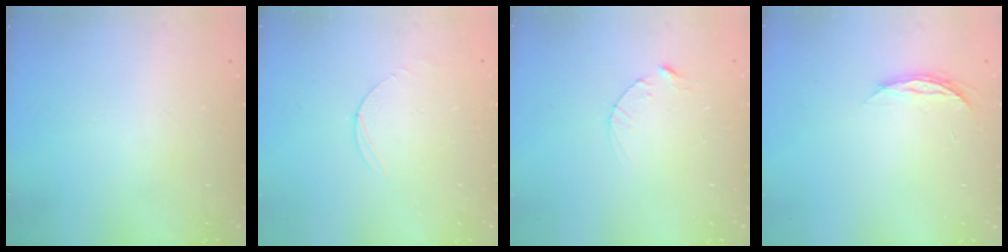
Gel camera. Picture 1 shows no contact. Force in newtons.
{"total": 3.0, "press": 3.0, "slide": 0.3}
{"total": 2.5, "press": 2.5, "slide": 0.4}
{"total": 4.2, "press": 4.1, "slide": 0.5}